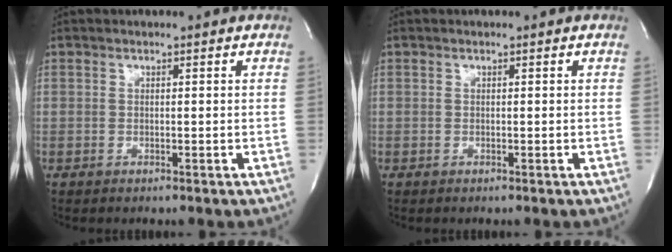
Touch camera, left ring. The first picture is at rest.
{"total": 0.0}